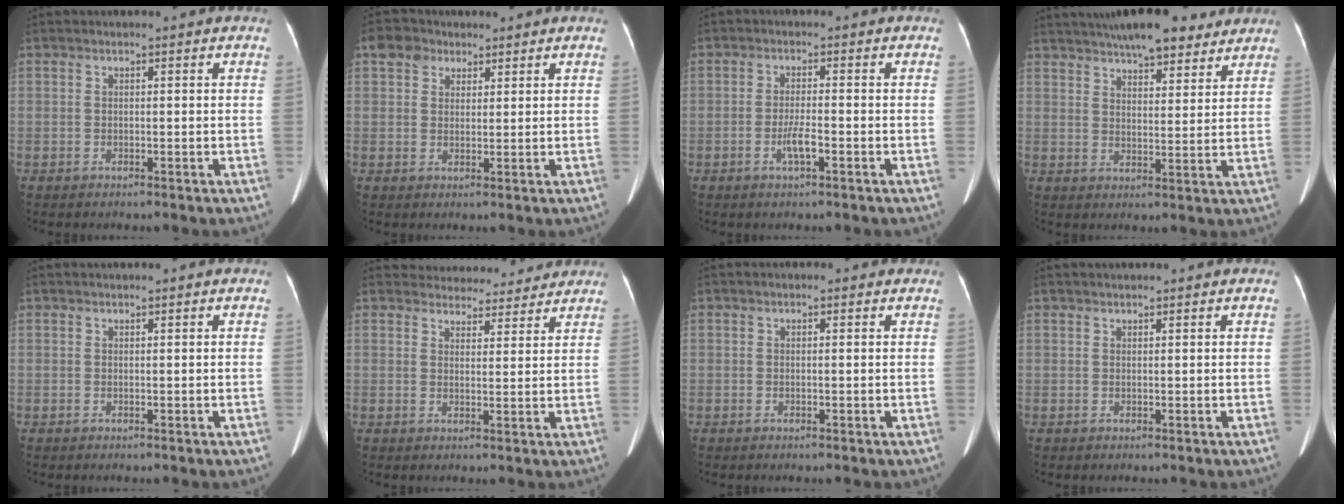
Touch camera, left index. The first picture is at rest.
{"total": 3.4, "force": [1.9, 2.7, 1.0], "torque": [-0.021, 0.013, 0.038]}
{"total": 2.7, "force": [-1.5, 0.1, 2.2], "torque": [-0.040, -0.009, -0.026]}
{"total": 14.7, "force": [12.1, 3.6, 7.5], "torque": [-0.119, 0.026, 0.175]}
{"total": 1.5, "force": [1.3, -0.2, 0.6], "torque": [-0.012, 0.016, 0.020]}
{"total": 11.4, "force": [10.9, 3.3, 1.2], "torque": [0.010, 0.004, 0.127]}
{"total": 1.2, "force": [0.9, 0.4, 0.7], "torque": [-0.008, 0.005, 0.006]}
{"total": 2.6, "force": [2.4, 0.2, 1.0], "torque": [-0.011, 0.016, 0.031]}